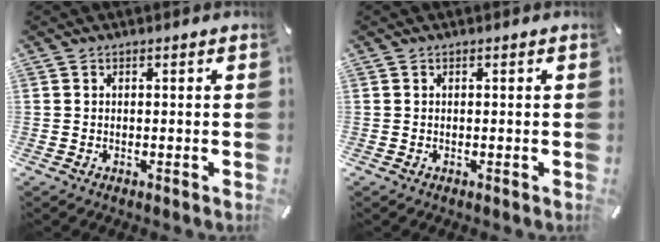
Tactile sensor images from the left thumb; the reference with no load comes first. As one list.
[{"total": 0.0}]